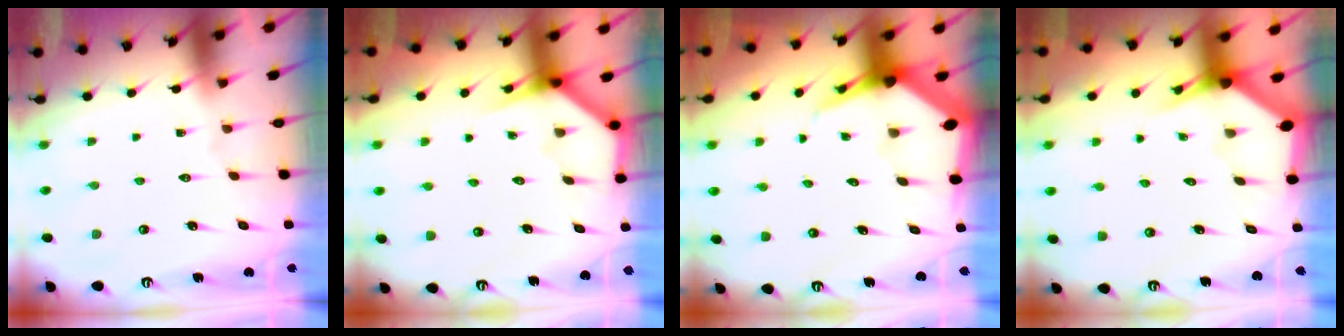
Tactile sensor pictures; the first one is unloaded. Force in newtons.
{"total": 3.7, "press": 3.7, "slide": 0.2}
{"total": 6.0, "press": 5.9, "slide": 0.8}
{"total": 2.8, "press": 2.8, "slide": 0.2}